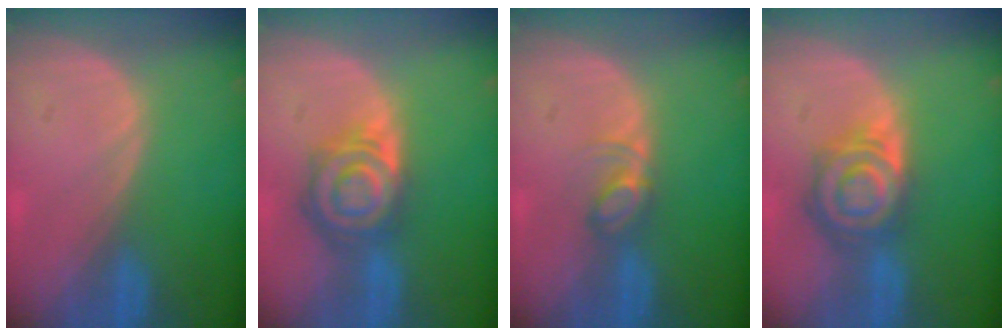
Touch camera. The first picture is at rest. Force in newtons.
{"total": 8.0, "press": 7.1, "slide": 3.7}
{"total": 3.3, "press": 3.3, "slide": 0.2}
{"total": 8.0, "press": 7.1, "slide": 3.7}